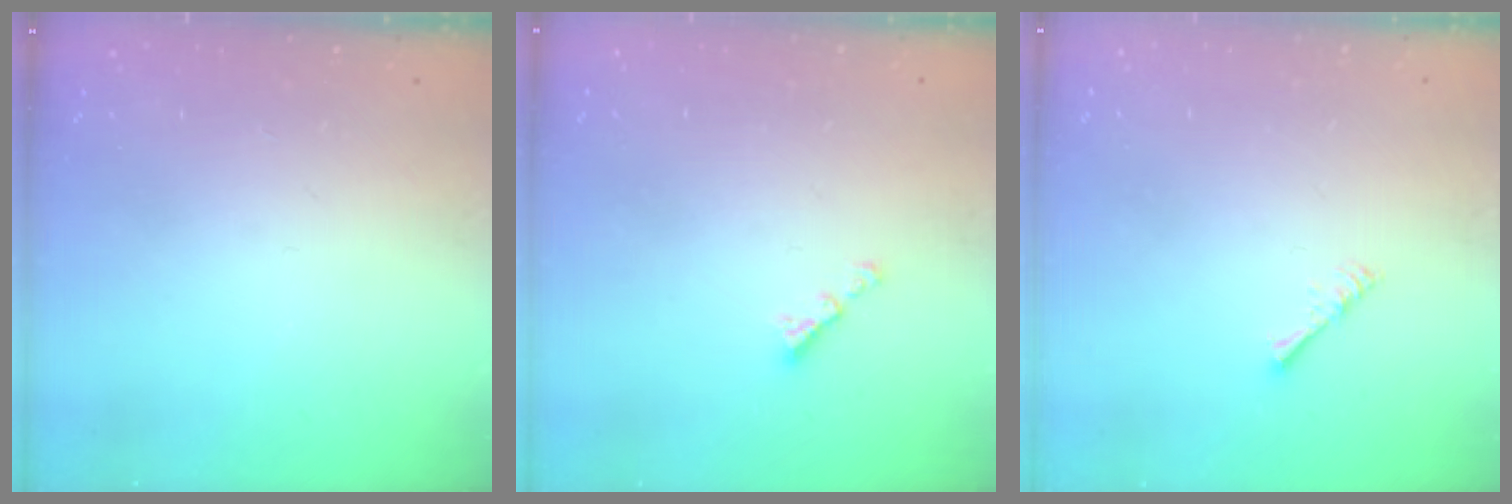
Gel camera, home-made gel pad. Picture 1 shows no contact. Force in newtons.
{"total": 2.1, "press": 2.1, "slide": 0.4}
{"total": 2.2, "press": 2.1, "slide": 0.5}